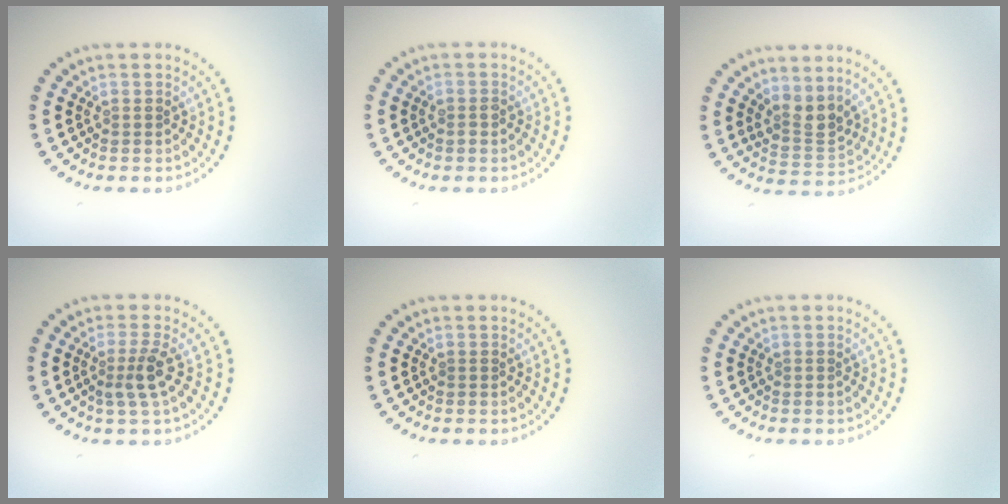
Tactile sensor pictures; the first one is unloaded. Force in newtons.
{"total": 0.8, "press": 0.8, "slide": 0.2}
{"total": 2.6, "press": 2.0, "slide": 1.7}
{"total": 2.4, "press": 1.8, "slide": 1.6}
{"total": 0.0}
{"total": 0.0}